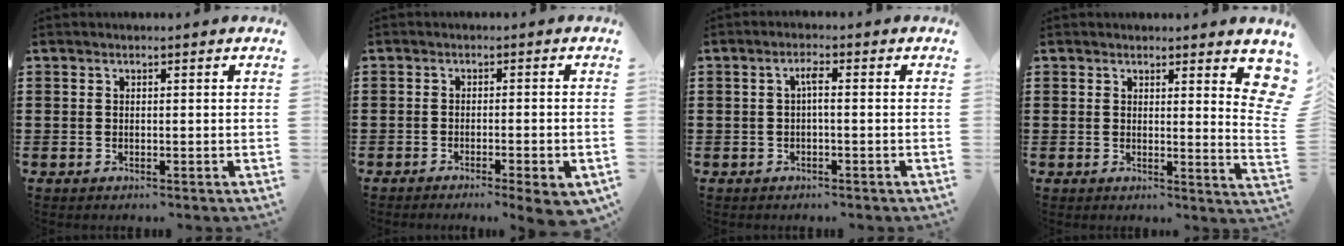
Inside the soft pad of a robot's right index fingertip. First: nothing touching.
{"total": 2.7, "force": [-2.0, 0.0, 1.8], "torque": [-0.028, -0.004, -0.035]}
{"total": 2.1, "force": [-0.3, 0.2, 2.1], "torque": [-0.041, 0.004, -0.008]}
{"total": 3.7, "force": [2.6, 0.6, 2.5], "torque": [-0.029, -0.017, 0.040]}